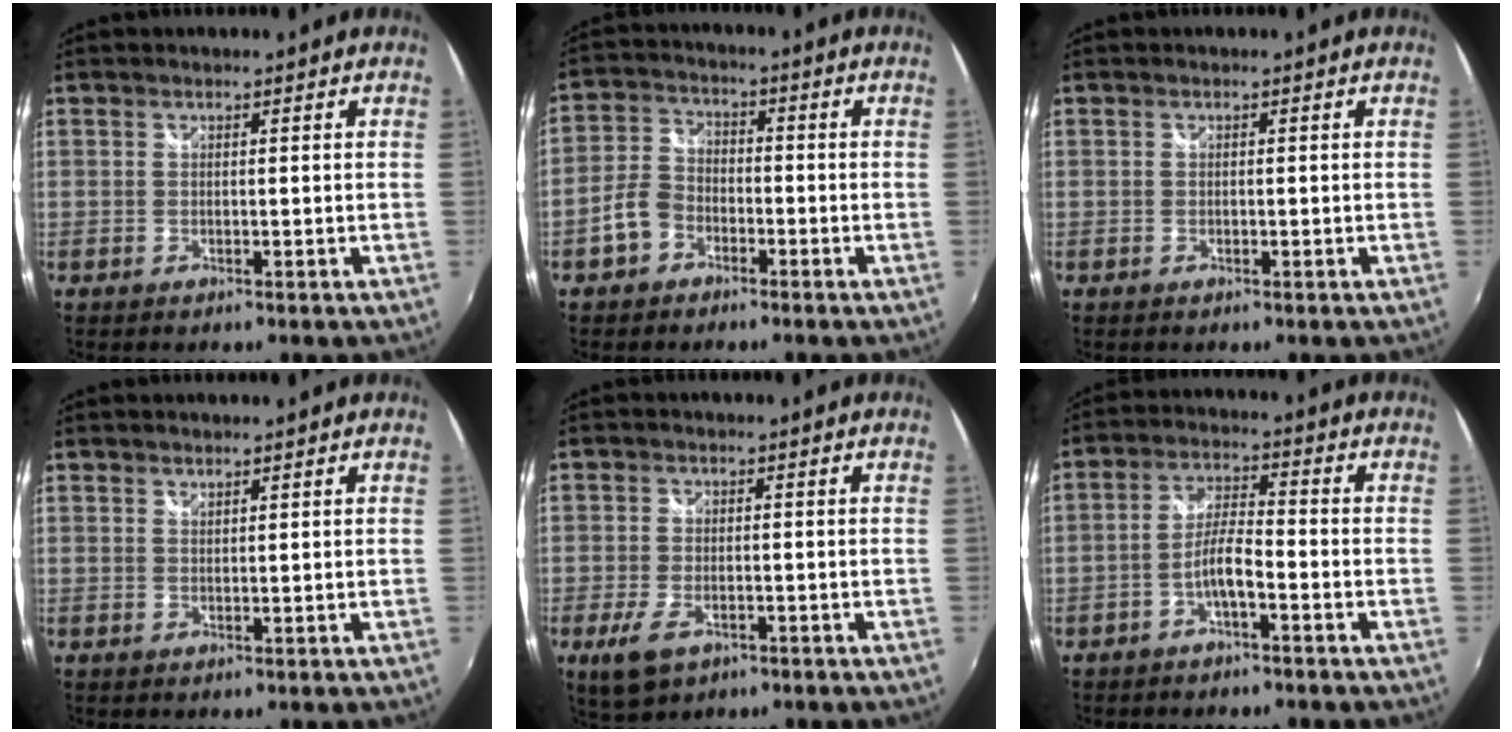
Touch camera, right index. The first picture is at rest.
{"total": 5.9, "force": [-3.1, 4.2, 2.7], "torque": [-0.062, 0.021, -0.057]}
{"total": 0.0}
{"total": 0.7, "force": [0.7, 0.2, 0.1], "torque": [-0.001, 0.000, 0.013]}
{"total": 6.3, "force": [-3.2, 3.3, 4.4], "torque": [-0.107, -0.014, -0.052]}
{"total": 5.2, "force": [-2.8, 1.0, 4.2], "torque": [-0.088, 0.010, -0.049]}